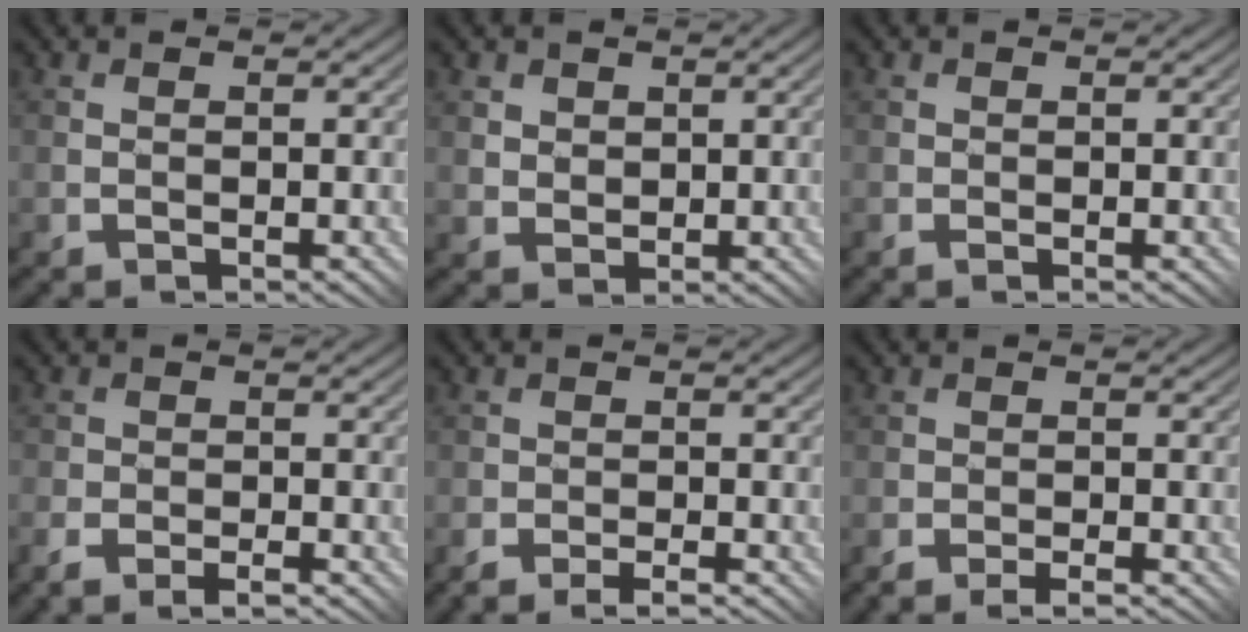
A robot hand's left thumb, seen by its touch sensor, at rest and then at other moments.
{"total": 3.4, "force": [2.0, 2.6, 0.7], "torque": [-0.041, 0.002, 0.039]}
{"total": 0.0}
{"total": 4.3, "force": [-2.7, 2.7, 2.1], "torque": [-0.031, -0.004, -0.051]}
{"total": 2.7, "force": [-2.1, 1.1, 1.3], "torque": [-0.014, 0.002, -0.040]}
{"total": 2.3, "force": [-1.8, 0.9, 1.0], "torque": [-0.011, 0.002, -0.035]}